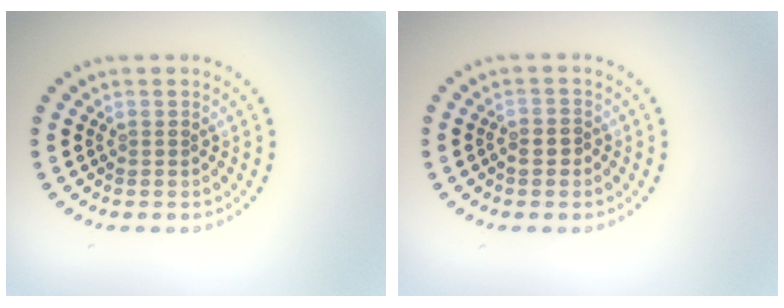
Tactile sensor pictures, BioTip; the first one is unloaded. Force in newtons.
{"total": 1.0, "press": 0.9, "slide": 0.5}